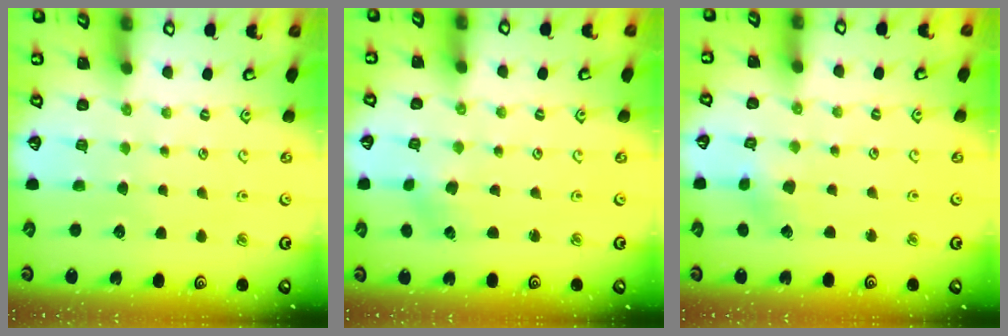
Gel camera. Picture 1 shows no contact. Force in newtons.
{"total": 2.6, "press": 2.6, "slide": 0.2}
{"total": 2.0, "press": 2.0, "slide": 0.1}